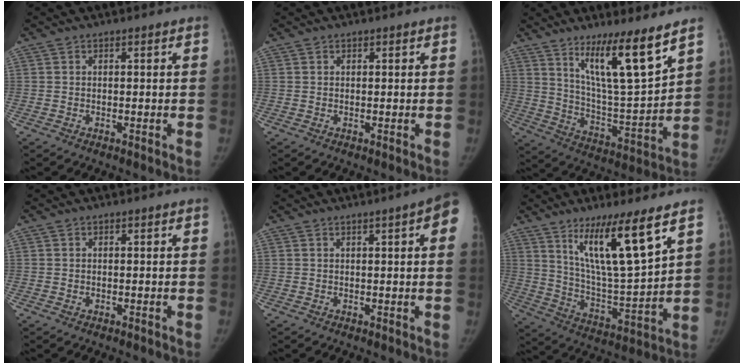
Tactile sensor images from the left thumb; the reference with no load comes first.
{"total": 0.0}
{"total": 15.5, "force": [10.1, 1.9, 11.7], "torque": [-0.186, -0.079, 0.185]}
{"total": 0.0}
{"total": 7.6, "force": [2.7, 0.9, 7.0], "torque": [-0.076, 0.001, 0.025]}
{"total": 16.5, "force": [9.6, 2.2, 13.2], "torque": [-0.224, -0.066, 0.183]}